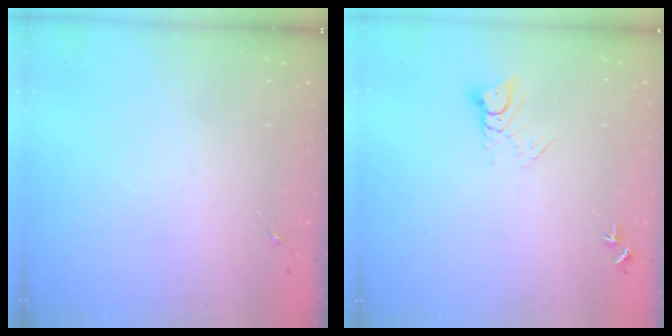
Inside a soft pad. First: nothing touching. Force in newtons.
{"total": 5.1, "press": 5.1, "slide": 0.3}